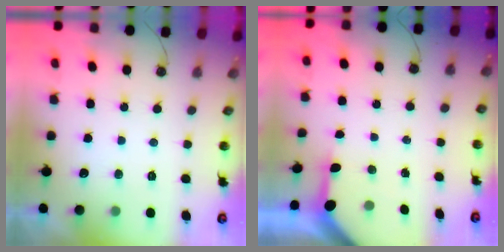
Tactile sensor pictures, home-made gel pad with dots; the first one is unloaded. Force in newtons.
{"total": 3.4, "press": 3.3, "slide": 0.4}